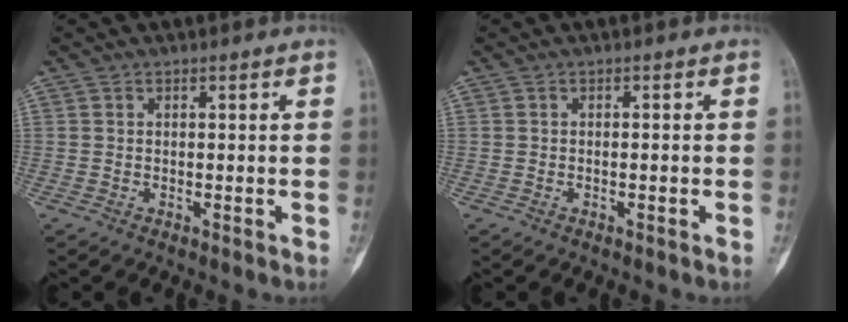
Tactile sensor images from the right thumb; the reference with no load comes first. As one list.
[{"total": 0.7, "force": [-0.2, 0.1, 0.6], "torque": [-0.011, 0.003, -0.001]}]